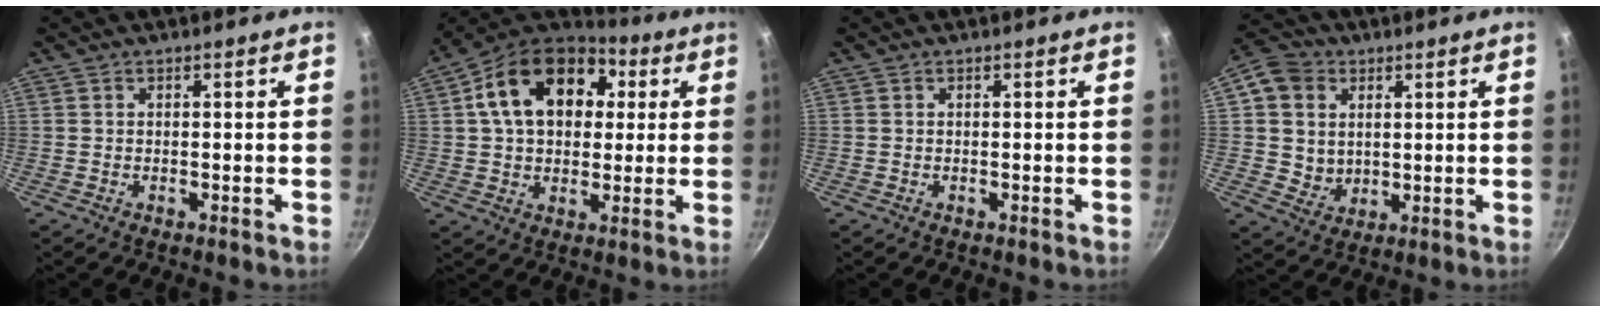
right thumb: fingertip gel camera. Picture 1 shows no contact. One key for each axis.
{"total": 19.8, "fx": 5.0, "fy": 13.9, "fz": 13.2, "tx": -0.201, "ty": 0.021, "tz": 0.069}
{"total": 0.0}
{"total": 9.5, "fx": 2.6, "fy": 8.2, "fz": 3.9, "tx": -0.032, "ty": -0.009, "tz": 0.049}